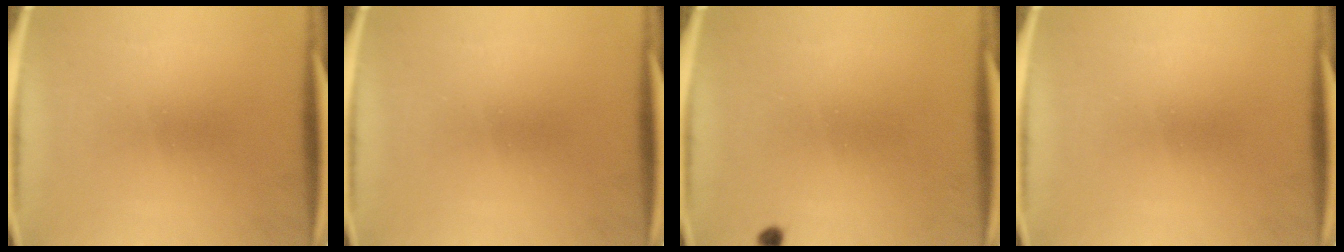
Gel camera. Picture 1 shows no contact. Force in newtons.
{"total": 0.0}
{"total": 0.8}
{"total": 0.0}